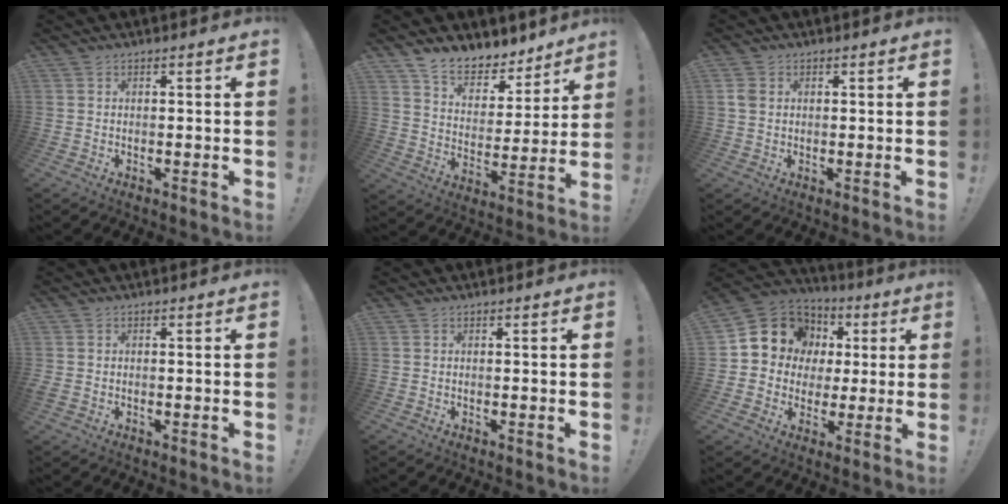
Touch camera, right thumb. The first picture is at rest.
{"total": 10.3, "force": [8.9, 4.4, 2.9], "torque": [-0.053, -0.074, 0.165]}
{"total": 3.1, "force": [0.9, 2.4, 1.7], "torque": [-0.034, 0.006, 0.019]}
{"total": 0.5, "force": [-0.1, 0.1, 0.5], "torque": [-0.018, 0.002, 0.001]}
{"total": 0.0}
{"total": 12.3, "force": [4.1, 10.9, 4.0], "torque": [-0.056, -0.022, 0.091]}